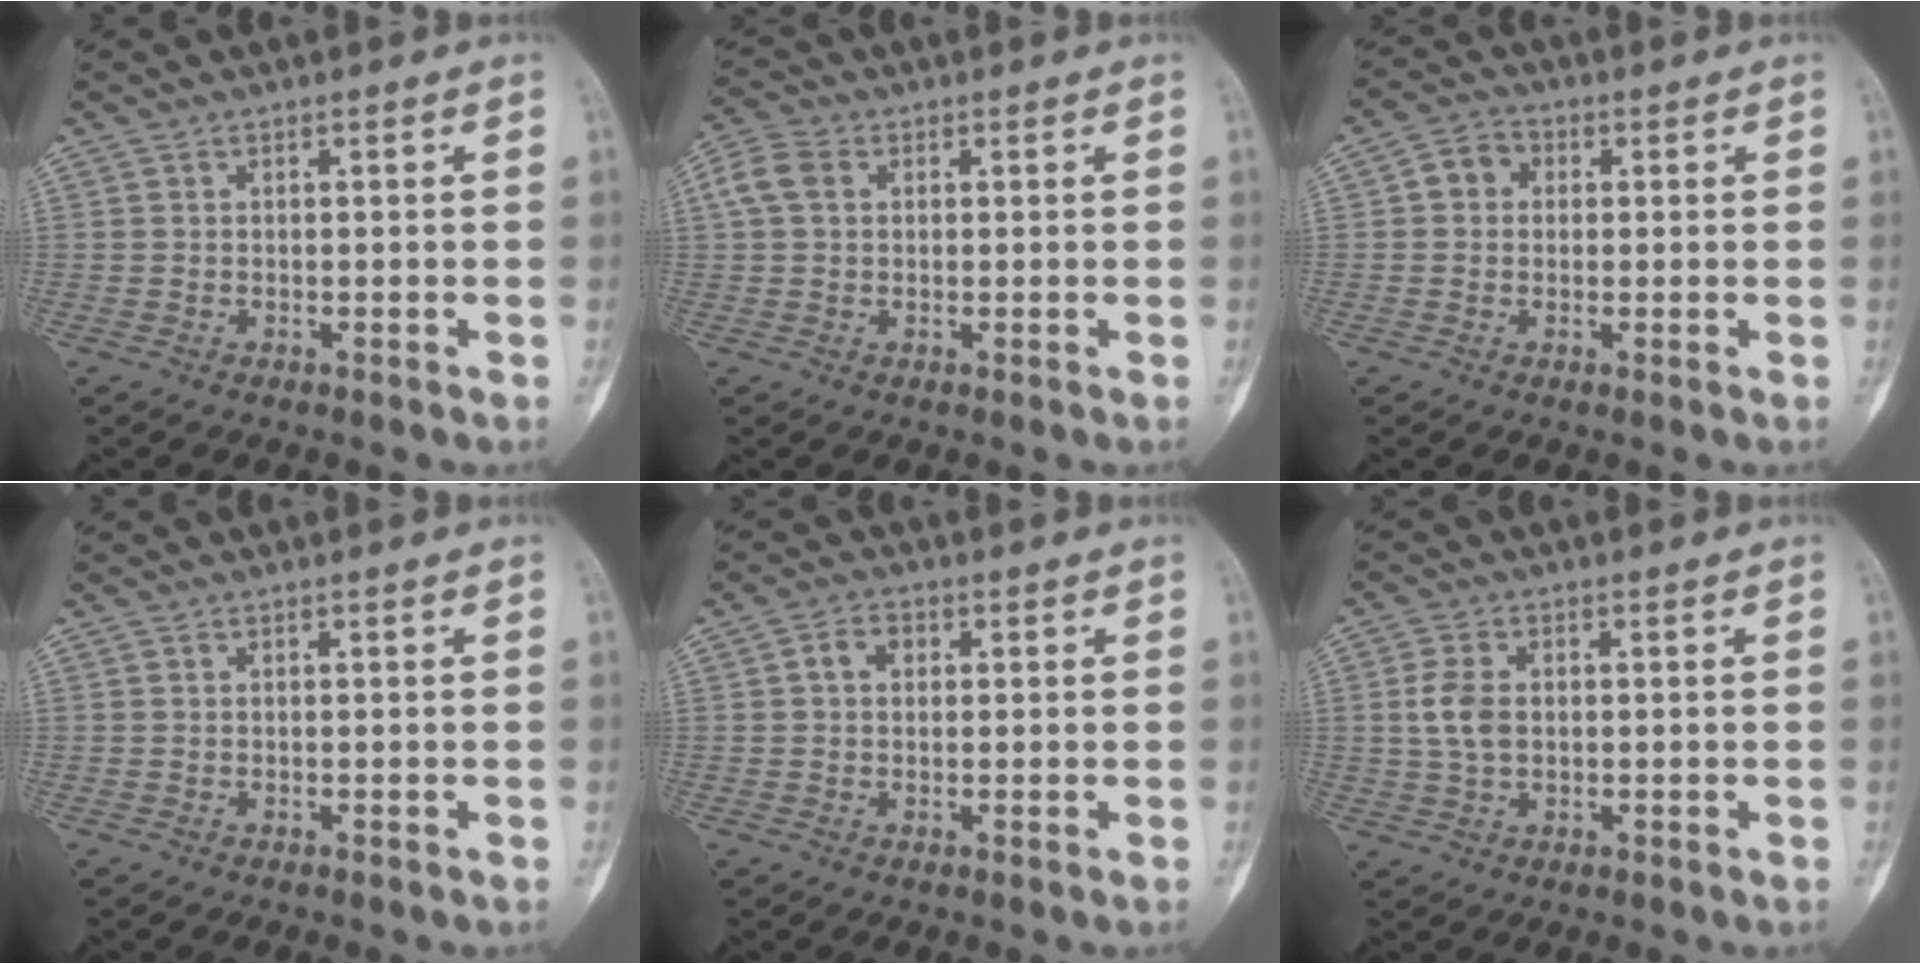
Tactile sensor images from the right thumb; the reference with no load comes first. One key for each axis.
{"total": 5.4, "fx": 1.2, "fy": 4.0, "fz": 3.3, "tx": -0.076, "ty": 0.018, "tz": 0.021}
{"total": 4.4, "fx": 0.5, "fy": 3.8, "fz": 2.1, "tx": -0.018, "ty": 0.012, "tz": -0.001}
{"total": 0.0}
{"total": 3.0, "fx": 0.6, "fy": 2.3, "fz": 1.9, "tx": -0.025, "ty": 0.010, "tz": 0.007}
{"total": 5.2, "fx": 0.4, "fy": 3.4, "fz": 3.9, "tx": -0.081, "ty": 0.005, "tz": 0.008}